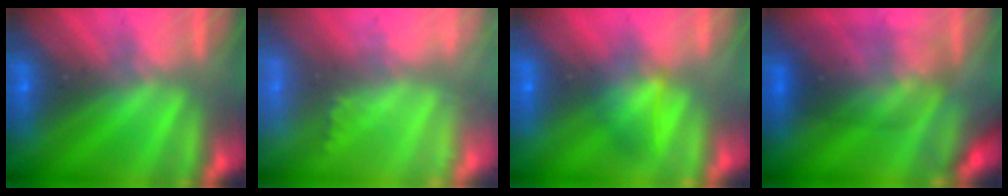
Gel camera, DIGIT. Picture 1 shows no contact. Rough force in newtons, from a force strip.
{"total": 1.8}
{"total": 1.3}
{"total": 2.7}